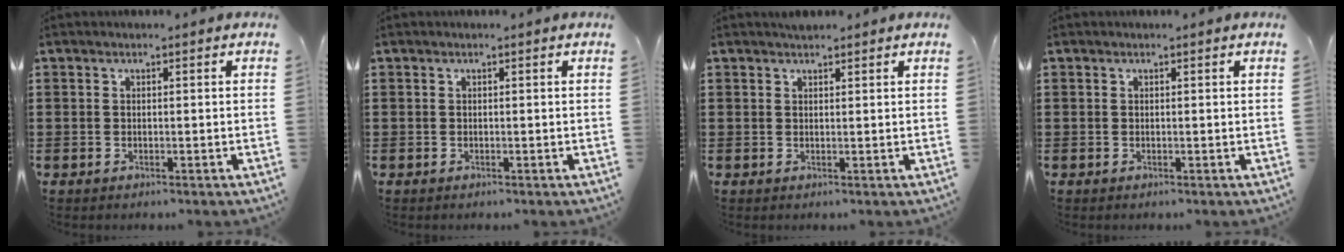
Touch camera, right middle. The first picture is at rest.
{"total": 0.0}
{"total": 1.1, "force": [1.1, 0.4, 0.1], "torque": [-0.004, 0.002, 0.020]}
{"total": 0.0}